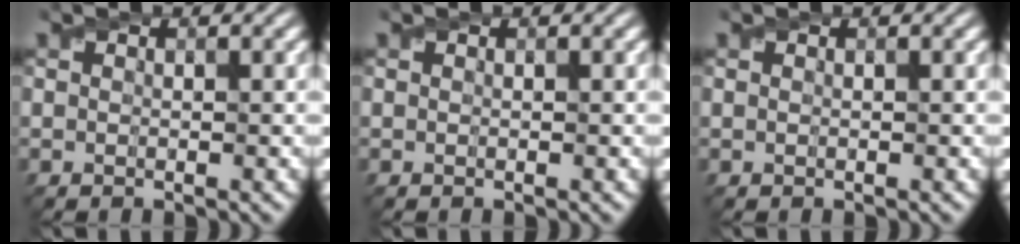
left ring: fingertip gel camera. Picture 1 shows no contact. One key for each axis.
{"total": 0.0}
{"total": 0.0}